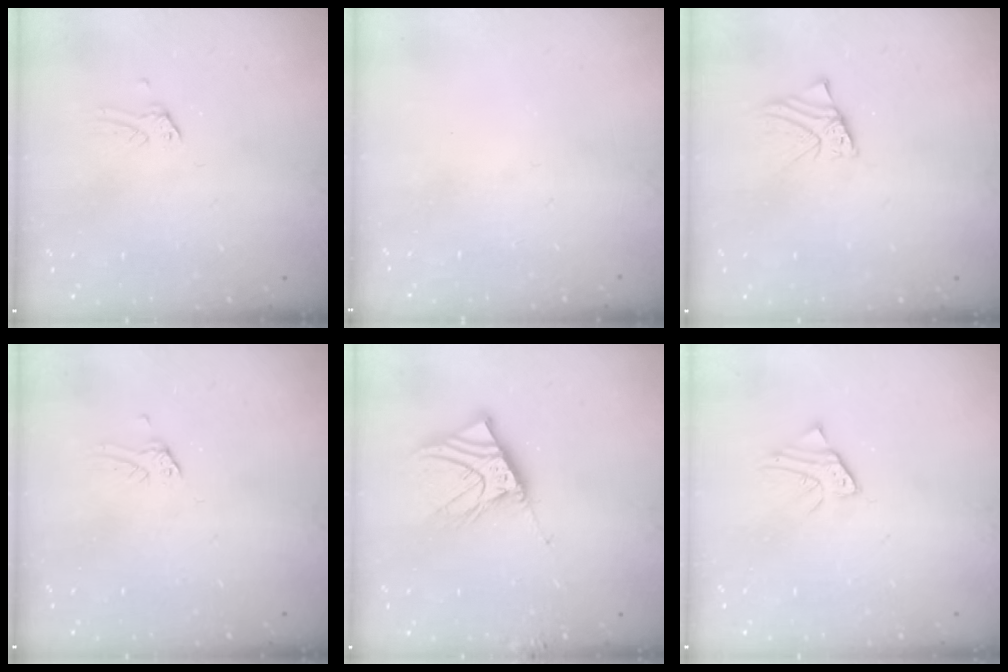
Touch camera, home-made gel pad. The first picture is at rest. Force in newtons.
{"total": 0.0}
{"total": 2.9, "press": 2.9, "slide": 0.2}
{"total": 0.0}
{"total": 11.5, "press": 11.3, "slide": 2.1}
{"total": 2.6, "press": 2.6, "slide": 0.2}